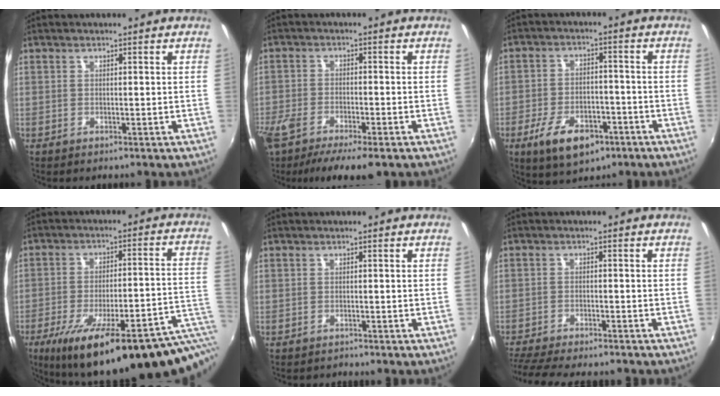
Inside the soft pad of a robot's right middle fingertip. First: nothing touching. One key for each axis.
{"total": 11.2, "fx": -8.4, "fy": 3.4, "fz": 6.6, "tx": -0.156, "ty": -0.046, "tz": -0.151}
{"total": 10.4, "fx": -5.8, "fy": 5.4, "fz": 6.6, "tx": -0.147, "ty": -0.006, "tz": -0.091}
{"total": 27.3, "fx": -15.6, "fy": 5.3, "fz": 21.8, "tx": -0.315, "ty": -0.044, "tz": -0.210}
{"total": 0.9, "fx": -0.8, "fy": 0.3, "fz": -0.2, "tx": 0.001, "ty": 0.003, "tz": -0.013}
{"total": 11.8, "fx": -10.4, "fy": 1.9, "fz": 5.2, "tx": -0.124, "ty": -0.027, "tz": -0.169}